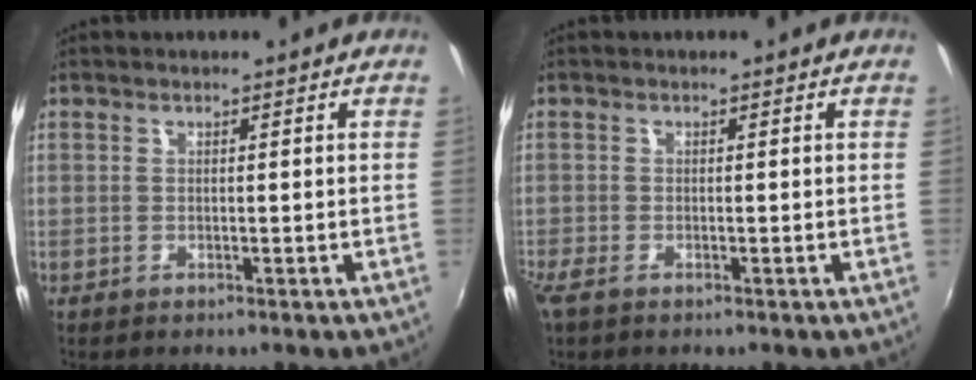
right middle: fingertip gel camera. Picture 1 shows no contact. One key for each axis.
{"total": 1.9, "fx": -1.4, "fy": 0.6, "fz": 1.1, "tx": -0.026, "ty": -0.008, "tz": -0.028}